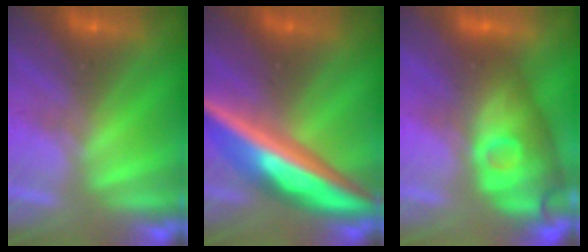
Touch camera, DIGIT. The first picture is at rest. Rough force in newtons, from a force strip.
{"total": 5.6}
{"total": 4.5}